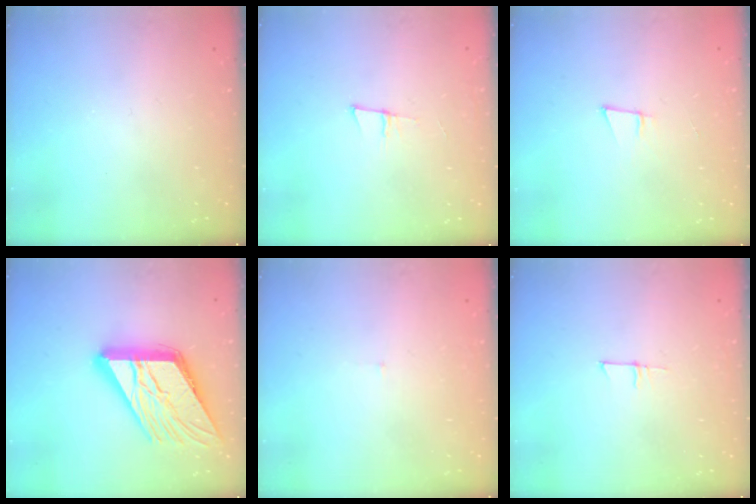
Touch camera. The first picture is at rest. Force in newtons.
{"total": 5.4, "press": 4.6, "slide": 2.7}
{"total": 5.2, "press": 4.3, "slide": 2.9}
{"total": 21.6, "press": 21.4, "slide": 2.5}
{"total": 3.0, "press": 3.0, "slide": 0.2}
{"total": 4.8, "press": 4.8, "slide": 0.3}